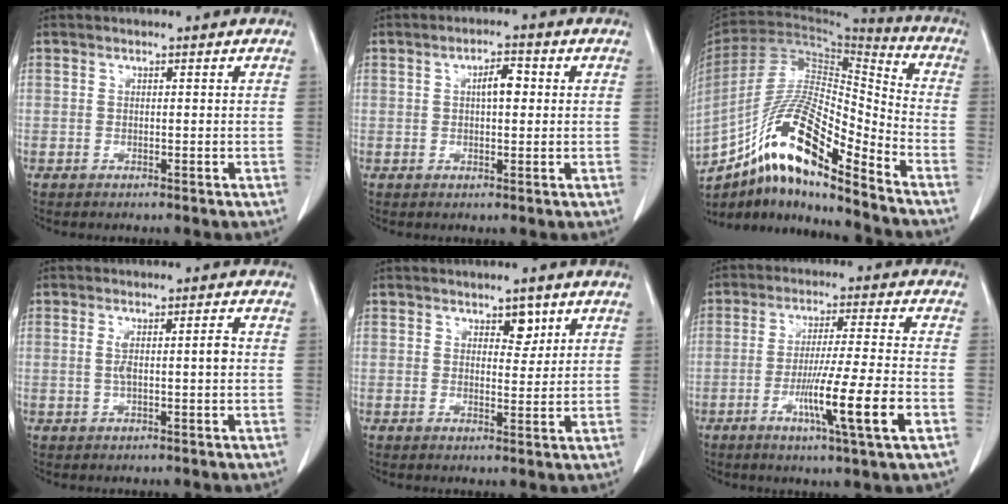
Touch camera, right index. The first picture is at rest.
{"total": 3.5, "force": [0.6, 1.2, 3.2], "torque": [-0.054, 0.007, 0.009]}
{"total": 19.4, "force": [-13.1, 2.5, 14.0], "torque": [-0.281, -0.003, -0.237]}
{"total": 3.7, "force": [0.1, 0.4, 3.6], "torque": [-0.067, 0.009, 0.004]}
{"total": 2.9, "force": [1.7, 1.6, 1.7], "torque": [-0.018, -0.003, 0.027]}
{"total": 11.7, "force": [-4.2, -0.9, 10.9], "torque": [-0.192, -0.019, -0.073]}